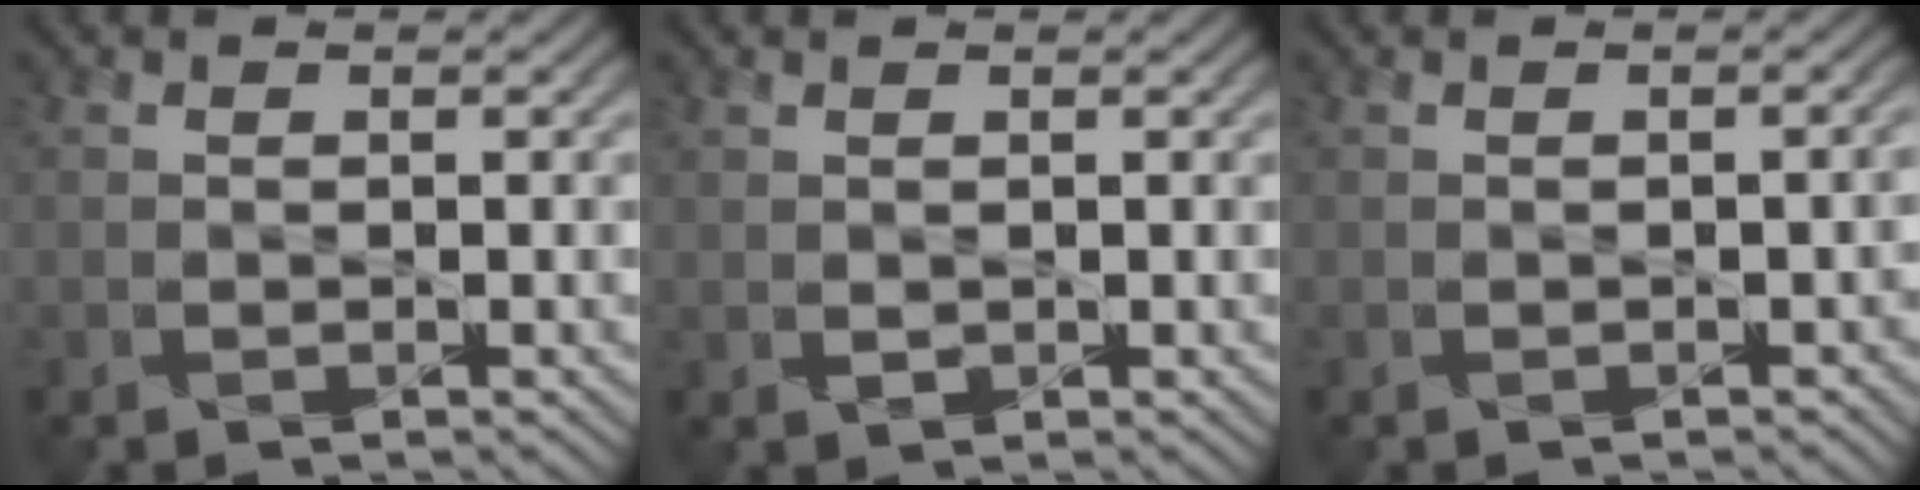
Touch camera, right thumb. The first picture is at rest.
{"total": 0.7, "force": [0.5, 0.3, 0.3], "torque": [-0.013, -0.005, 0.016]}
{"total": 1.4, "force": [-0.5, 0.5, 1.2], "torque": [-0.019, 0.000, -0.003]}